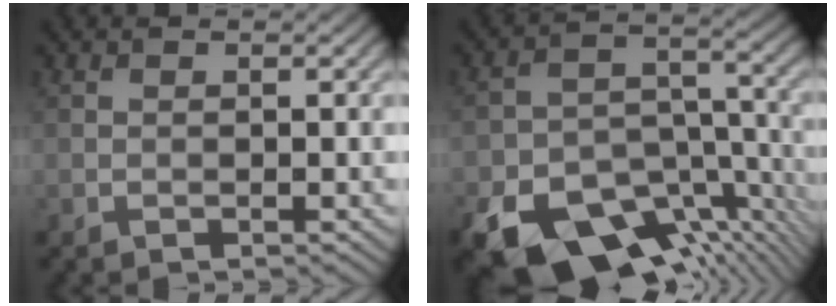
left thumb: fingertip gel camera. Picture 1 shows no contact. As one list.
[{"total": 16.1, "force": [-9.9, 8.9, 9.0], "torque": [-0.185, -0.044, -0.154]}]